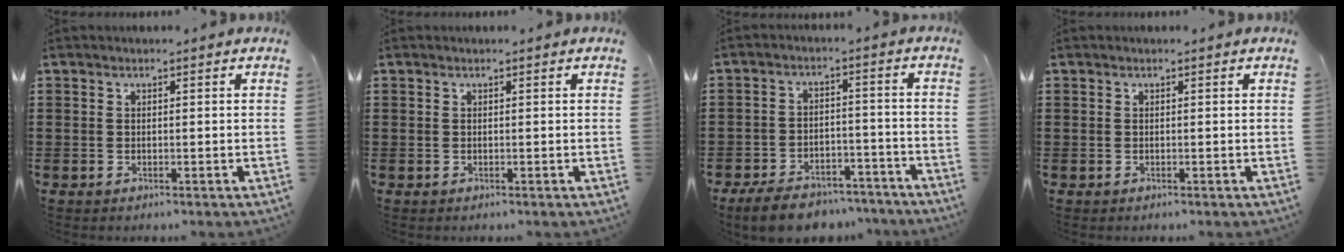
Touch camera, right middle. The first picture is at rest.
{"total": 0.0}
{"total": 6.8, "force": [-6.3, 1.6, 2.0], "torque": [-0.038, 0.016, -0.122]}
{"total": 0.0}